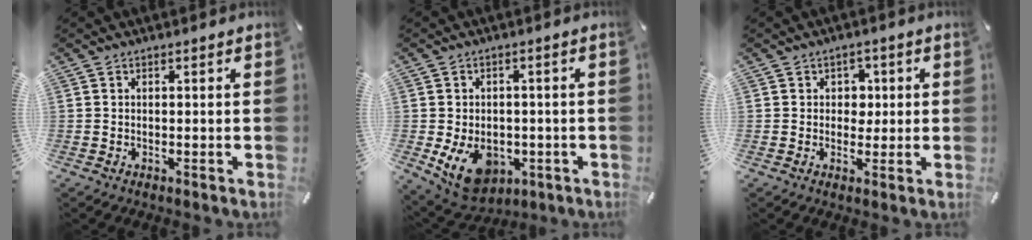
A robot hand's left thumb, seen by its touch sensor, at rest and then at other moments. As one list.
[{"total": 10.9, "force": [-3.6, 7.9, 6.7], "torque": [-0.119, 0.010, -0.061]}, {"total": 4.0, "force": [0.3, 3.6, 1.7], "torque": [-0.017, -0.001, -0.002]}]